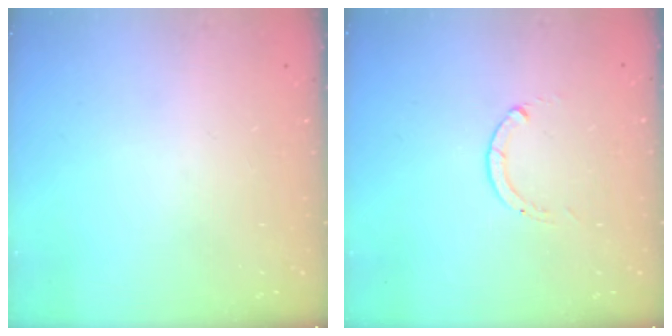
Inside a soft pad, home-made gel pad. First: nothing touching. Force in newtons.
{"total": 0.0}